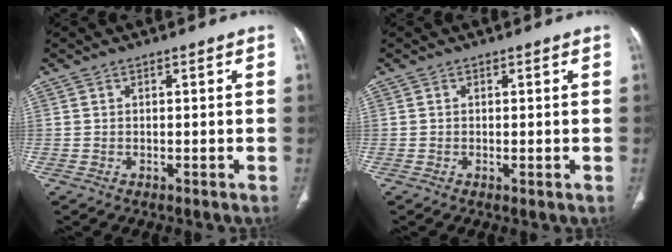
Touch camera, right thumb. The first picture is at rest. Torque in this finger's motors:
{"motor_torque": [-0.35, -0.02, -0.10, -0.05, 0.02]}